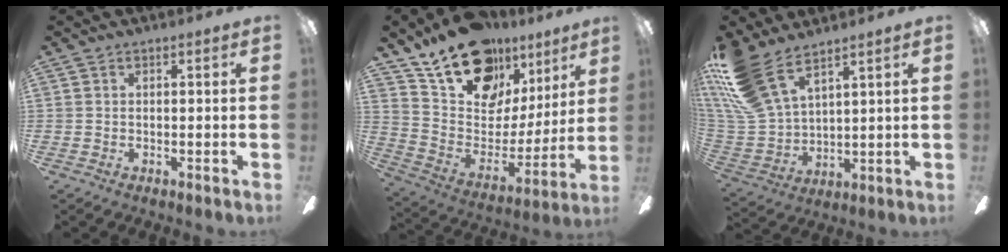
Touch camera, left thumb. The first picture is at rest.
{"total": 21.0, "force": [15.5, 11.2, 8.6], "torque": [-0.155, -0.100, 0.283]}
{"total": 15.7, "force": [11.1, 6.7, 8.9], "torque": [-0.219, -0.052, 0.211]}